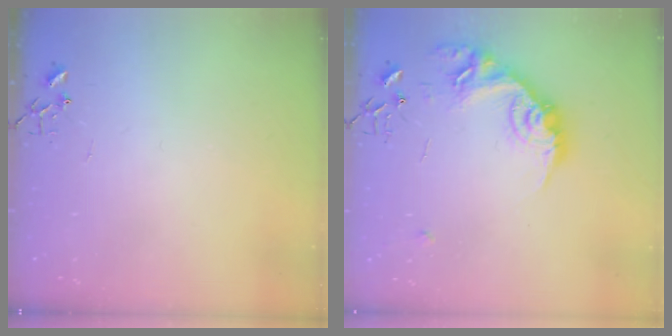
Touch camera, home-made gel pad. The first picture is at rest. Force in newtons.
{"total": 17.6, "press": 17.6, "slide": 0.8}